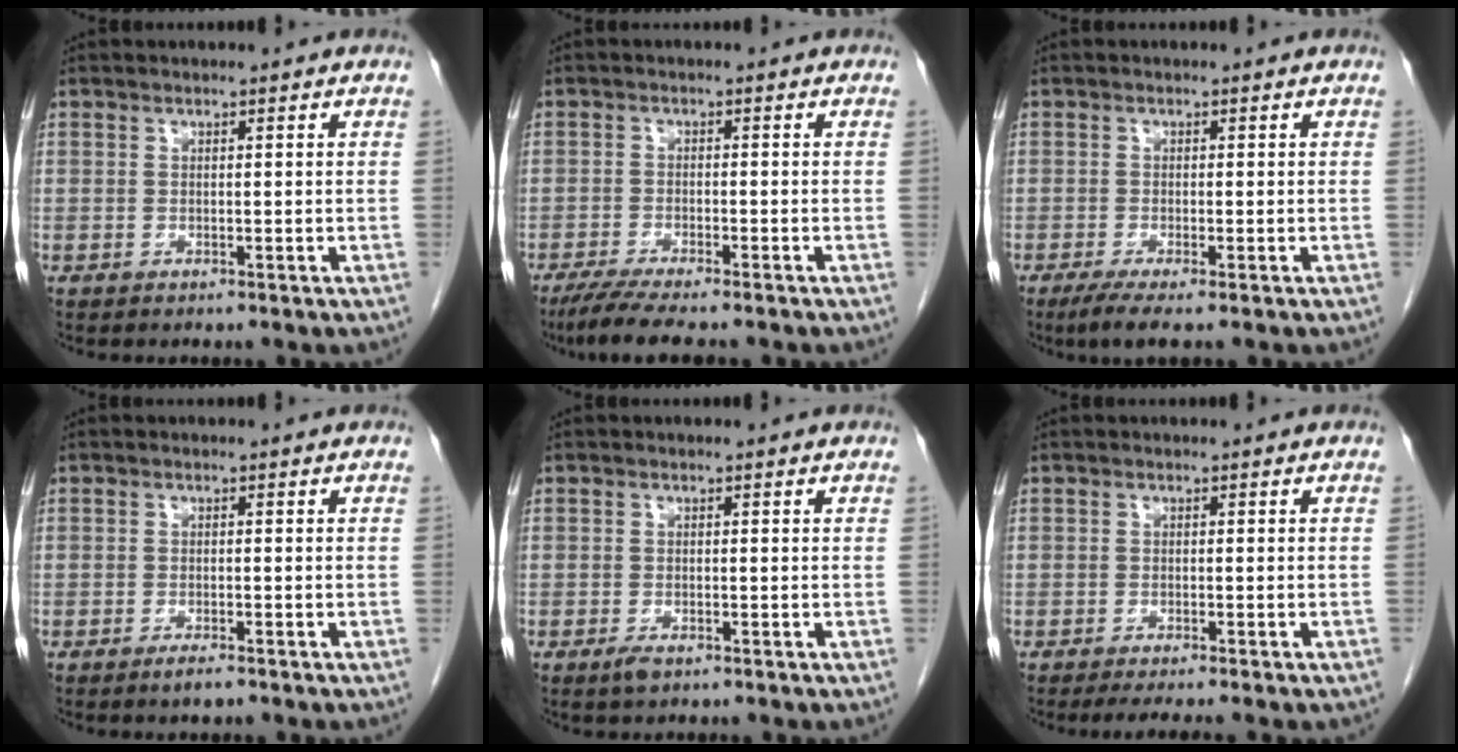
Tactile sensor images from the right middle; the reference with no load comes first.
{"total": 7.5, "force": [-6.2, 0.4, 4.2], "torque": [-0.064, -0.018, -0.100]}
{"total": 3.5, "force": [-2.3, 0.2, 2.7], "torque": [-0.048, -0.012, -0.042]}
{"total": 1.6, "force": [-1.2, 0.2, 1.0], "torque": [-0.024, -0.004, -0.019]}
{"total": 1.4, "force": [-0.9, 0.5, 0.9], "torque": [-0.021, -0.002, -0.014]}
{"total": 6.2, "force": [-5.2, 0.6, 3.4], "torque": [-0.033, -0.009, -0.071]}